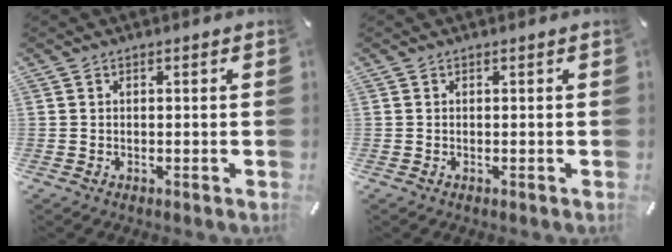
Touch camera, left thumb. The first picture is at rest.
{"total": 0.0}